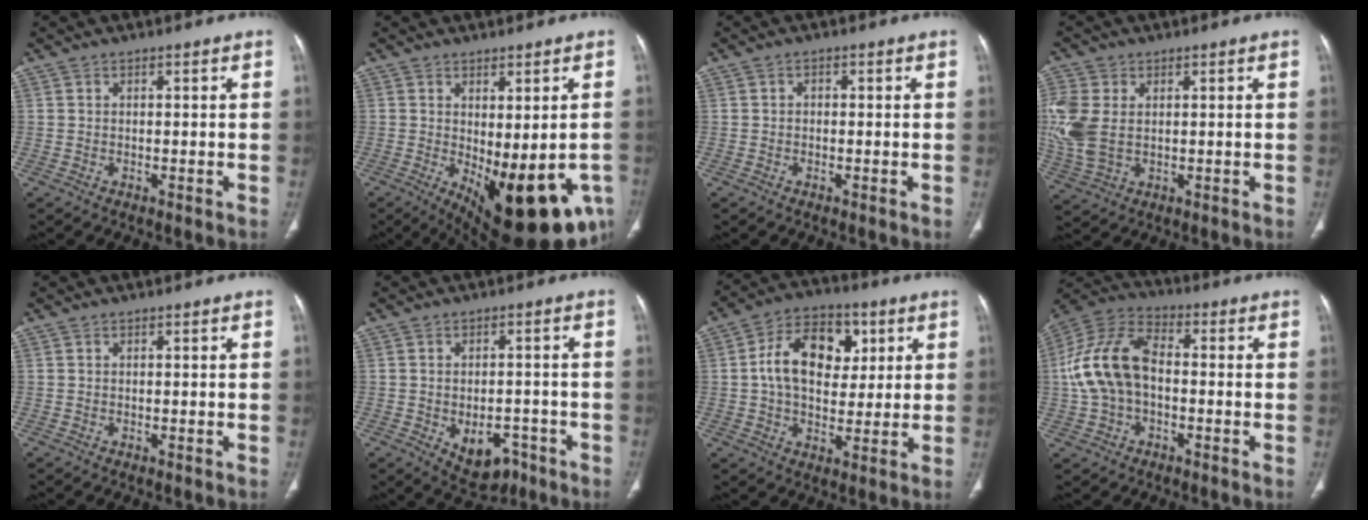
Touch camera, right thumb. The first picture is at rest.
{"total": 18.7, "force": [-5.9, 7.5, 16.1], "torque": [-0.185, -0.015, -0.059]}
{"total": 0.8, "force": [-0.1, 0.7, 0.5], "torque": [-0.003, 0.003, -0.006]}
{"total": 10.4, "force": [1.2, 7.0, 7.6], "torque": [-0.196, 0.001, 0.032]}
{"total": 0.0}
{"total": 7.8, "force": [-3.5, 5.2, 4.7], "torque": [-0.048, 0.023, -0.037]}
{"total": 14.4, "force": [3.1, 9.8, 10.1], "torque": [-0.135, 0.007, 0.043]}
{"total": 14.2, "force": [-0.7, 9.1, 10.9], "torque": [-0.222, 0.040, -0.019]}